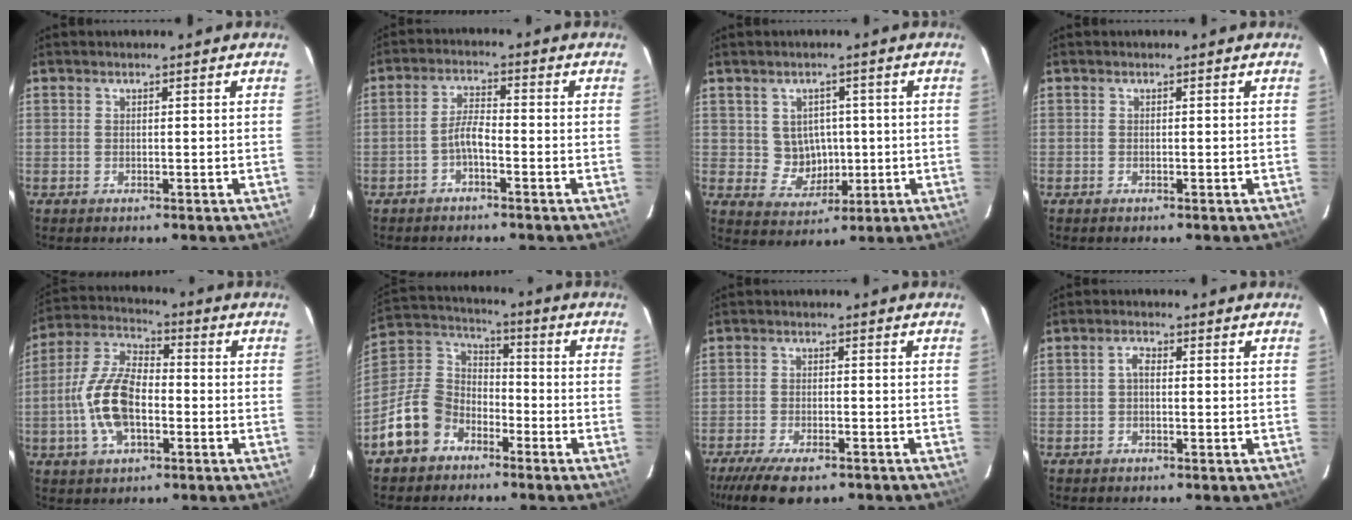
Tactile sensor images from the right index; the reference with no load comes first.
{"total": 3.2, "force": [-1.9, 0.7, 2.5], "torque": [-0.055, 0.010, -0.037]}
{"total": 5.9, "force": [0.3, 5.7, 1.6], "torque": [-0.034, 0.010, 0.021]}
{"total": 0.0}
{"total": 13.2, "force": [-3.0, 6.8, 10.9], "torque": [-0.234, 0.009, -0.059]}
{"total": 12.9, "force": [-7.6, 9.2, 5.0], "torque": [-0.122, 0.036, -0.136]}
{"total": 11.3, "force": [-8.5, 3.9, 6.4], "torque": [-0.151, -0.031, -0.142]}
{"total": 1.6, "force": [-0.3, 0.9, 1.3], "torque": [-0.027, 0.008, -0.008]}